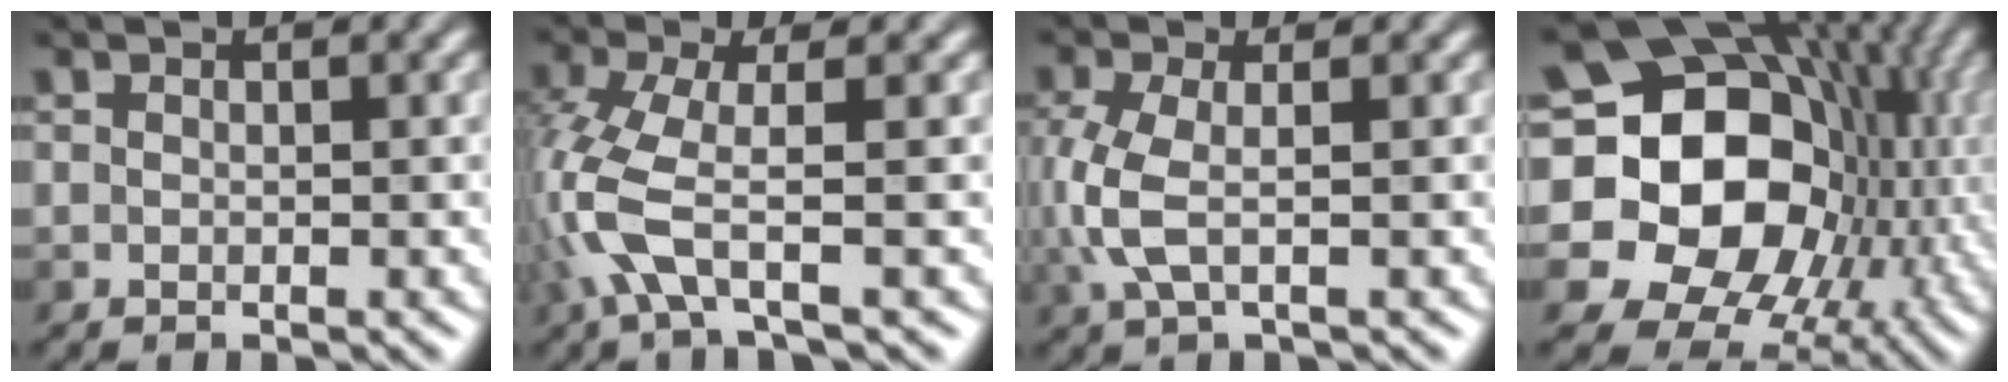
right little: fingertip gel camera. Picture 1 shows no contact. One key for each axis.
{"total": 4.9, "fx": -1.9, "fy": 1.0, "fz": 4.4, "tx": -0.123, "ty": -0.001, "tz": -0.041}
{"total": 3.7, "fx": -0.2, "fy": 1.6, "fz": 3.3, "tx": -0.094, "ty": 0.000, "tz": -0.001}
{"total": 20.0, "fx": 1.2, "fy": 16.4, "fz": 11.4, "tx": -0.181, "ty": 0.000, "tz": 0.006}